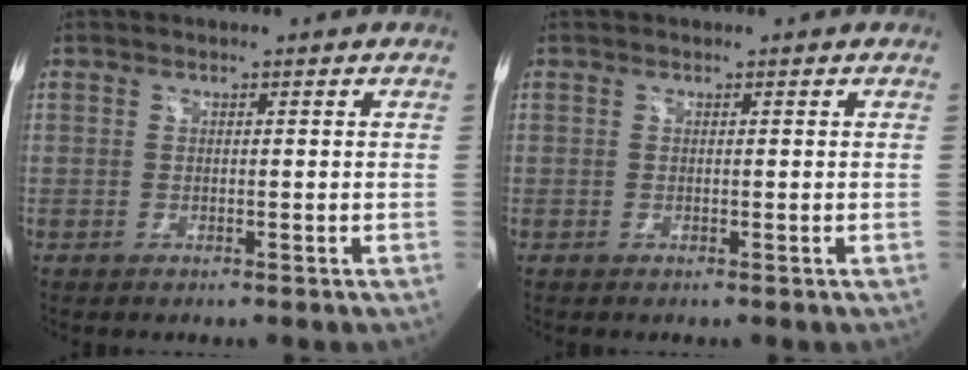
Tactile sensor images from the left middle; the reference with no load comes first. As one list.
[{"total": 0.0}]